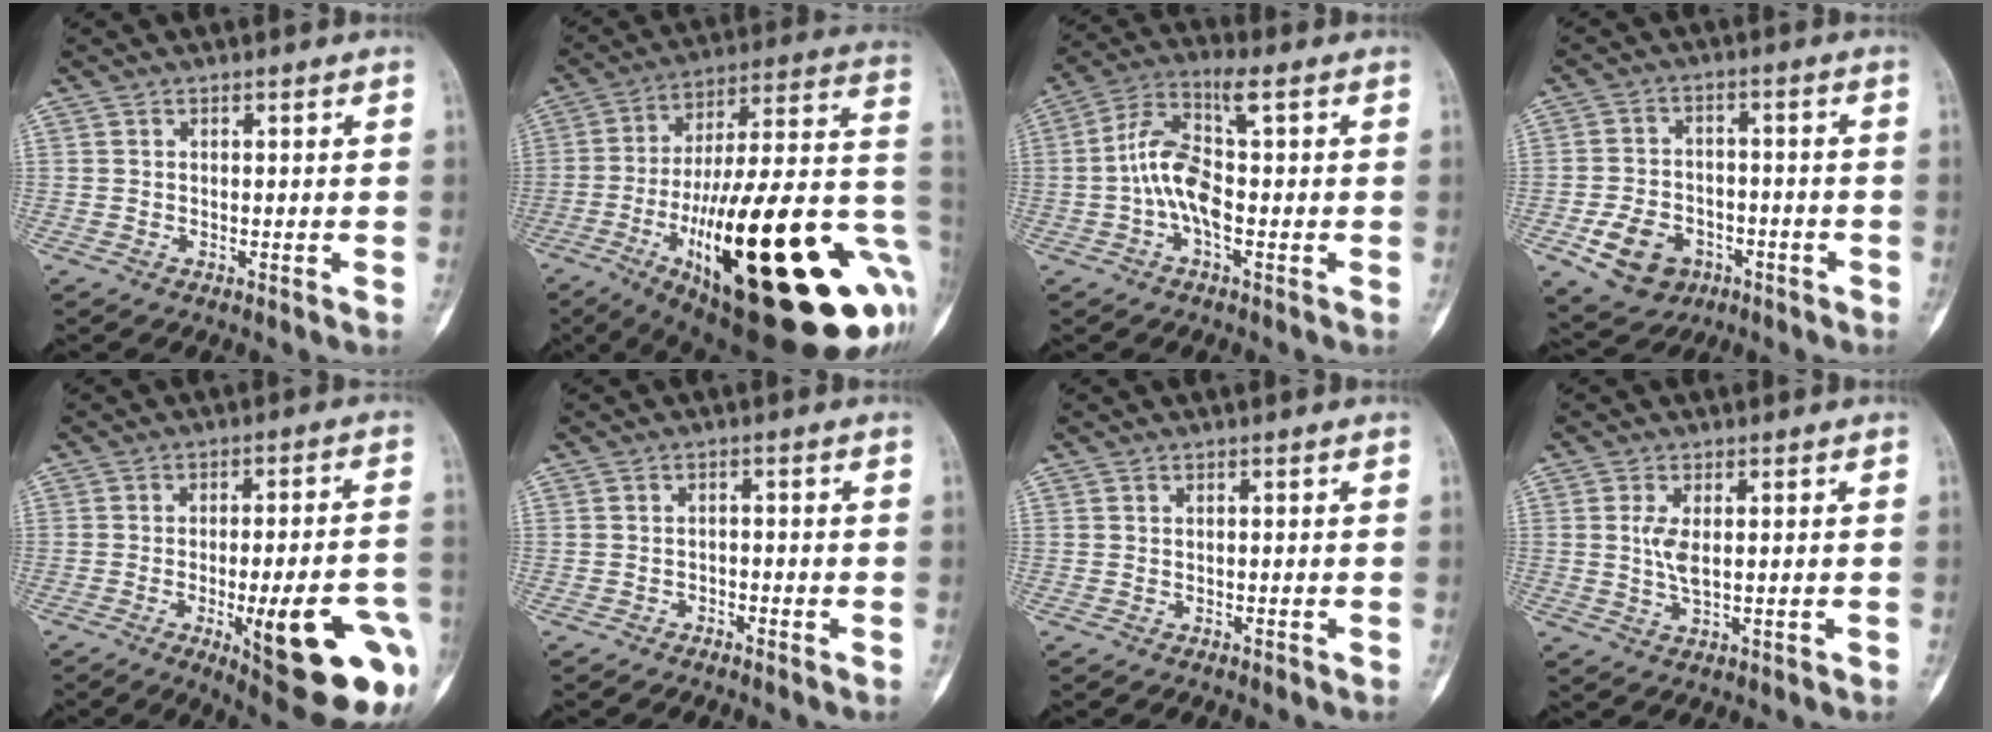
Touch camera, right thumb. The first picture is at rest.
{"total": 42.6, "force": [-11.1, 12.9, 39.0], "torque": [-0.497, 0.030, -0.166]}
{"total": 9.3, "force": [-0.4, 3.5, 8.6], "torque": [-0.192, 0.035, -0.012]}
{"total": 10.3, "force": [-4.4, 7.7, 5.3], "torque": [-0.072, 0.027, -0.062]}
{"total": 20.7, "force": [-7.1, 5.4, 18.7], "torque": [-0.190, 0.014, -0.076]}
{"total": 1.5, "force": [-1.3, 0.7, 0.3], "torque": [-0.005, 0.009, -0.023]}
{"total": 0.0}
{"total": 3.9, "force": [0.5, 1.5, 3.6], "torque": [-0.077, -0.007, 0.013]}